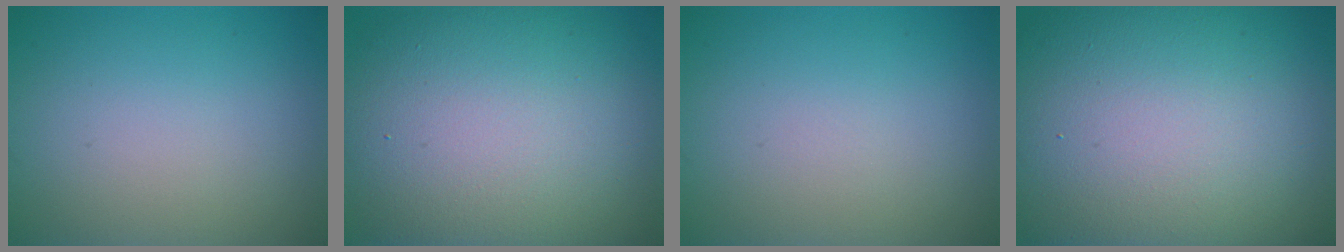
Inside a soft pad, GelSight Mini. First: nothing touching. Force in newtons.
{"total": 15.5, "press": 15.4, "slide": 0.4}
{"total": 0.0}
{"total": 21.1, "press": 21.1, "slide": 1.0}